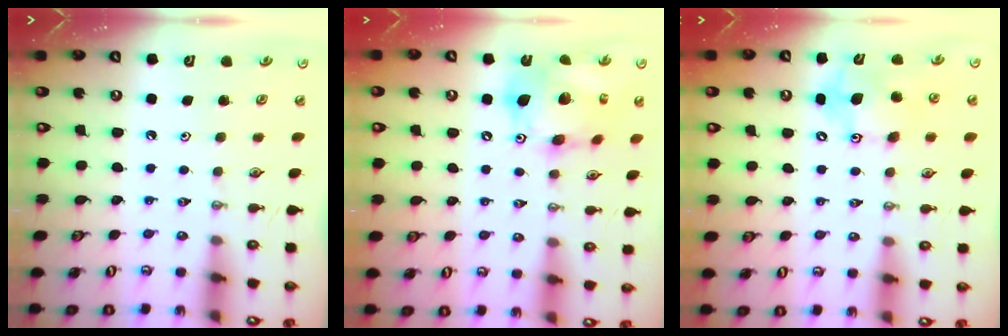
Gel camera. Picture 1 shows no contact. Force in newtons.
{"total": 16.5, "press": 16.4, "slide": 2.0}
{"total": 11.6, "press": 11.2, "slide": 2.8}